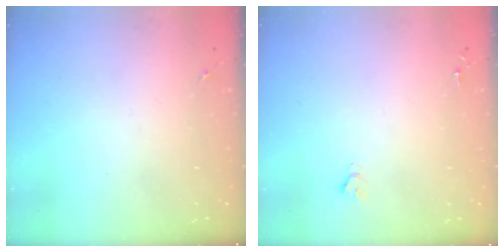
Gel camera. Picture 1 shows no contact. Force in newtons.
{"total": 1.9, "press": 1.9, "slide": 0.2}